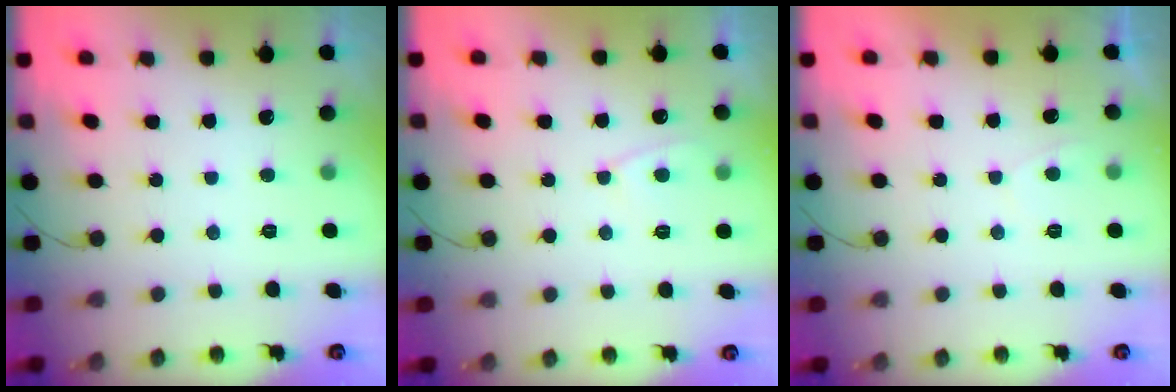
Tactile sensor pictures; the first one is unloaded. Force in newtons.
{"total": 4.0, "press": 4.0, "slide": 0.4}
{"total": 0.7, "press": 0.5, "slide": 0.5}